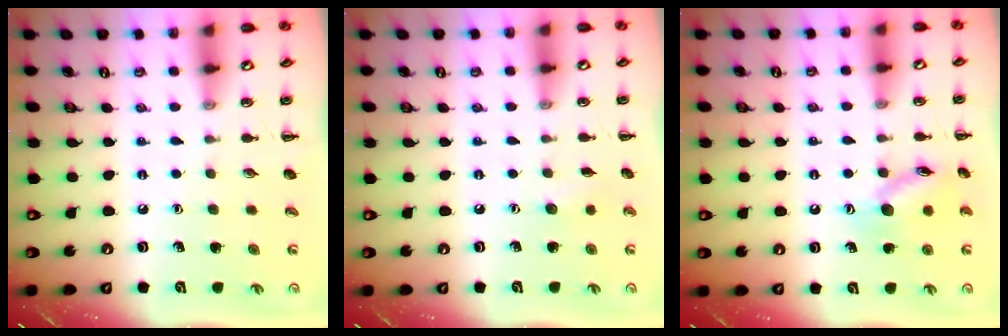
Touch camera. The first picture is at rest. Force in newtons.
{"total": 4.1, "press": 3.9, "slide": 1.1}
{"total": 11.0, "press": 11.0, "slide": 0.5}